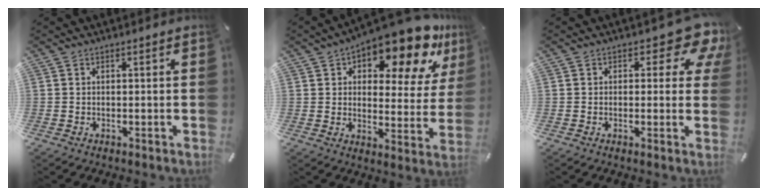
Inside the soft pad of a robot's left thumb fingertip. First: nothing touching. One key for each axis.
{"total": 17.6, "fx": 12.7, "fy": 6.5, "fz": 10.4, "tx": -0.144, "ty": -0.098, "tz": 0.205}
{"total": 9.4, "fx": 4.9, "fy": 4.3, "fz": 6.7, "tx": -0.074, "ty": -0.027, "tz": 0.079}